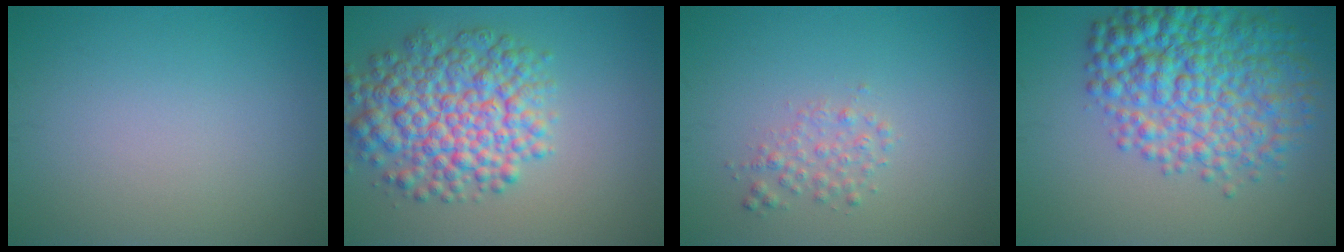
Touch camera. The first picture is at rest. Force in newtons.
{"total": 8.0, "press": 8.0, "slide": 0.2}
{"total": 1.6, "press": 1.6, "slide": 0.1}
{"total": 9.3, "press": 9.3, "slide": 0.1}